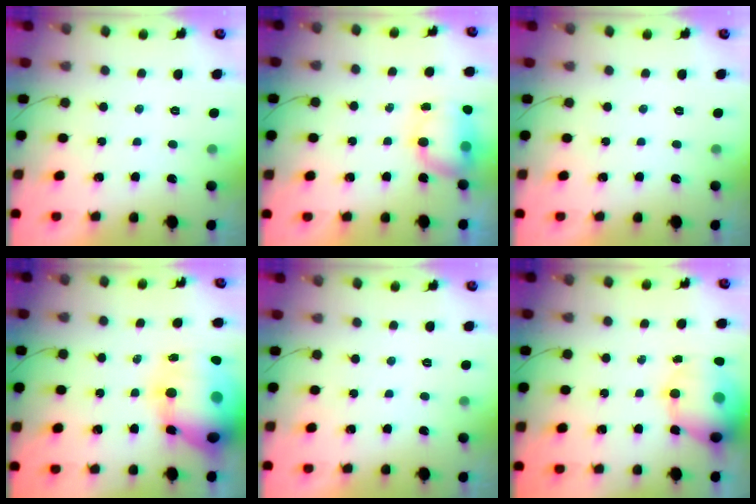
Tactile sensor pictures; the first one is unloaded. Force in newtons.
{"total": 11.3, "press": 8.6, "slide": 7.2}
{"total": 0.0}
{"total": 24.9, "press": 24.3, "slide": 5.7}
{"total": 0.0}
{"total": 16.3, "press": 15.9, "slide": 3.8}